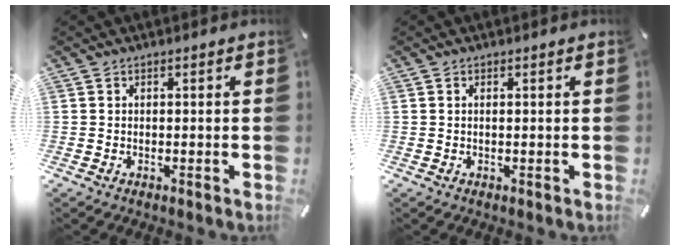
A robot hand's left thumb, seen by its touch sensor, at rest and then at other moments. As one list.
[{"total": 0.6, "force": [0.1, 0.1, 0.6], "torque": [-0.010, -0.001, 0.002]}]